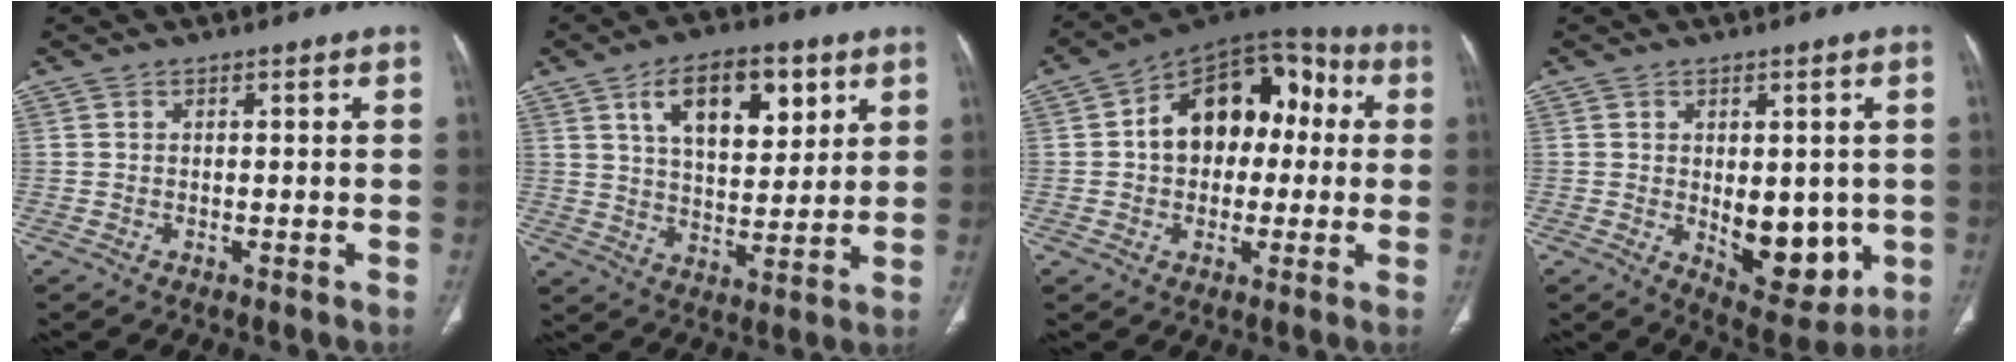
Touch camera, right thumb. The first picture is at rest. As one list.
[{"total": 14.9, "force": [6.6, 7.8, 10.9], "torque": [-0.133, -0.023, 0.111]}, {"total": 17.0, "force": [1.6, 11.8, 12.2], "torque": [-0.135, 0.046, 0.014]}, {"total": 11.0, "force": [-1.3, 6.2, 9.0], "torque": [-0.082, -0.019, 0.001]}]